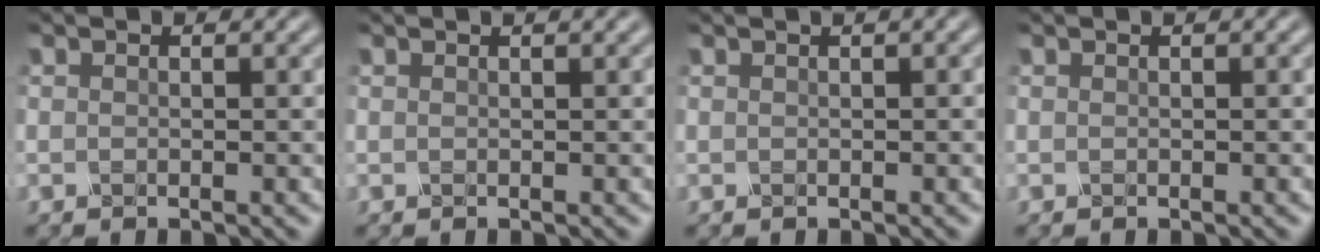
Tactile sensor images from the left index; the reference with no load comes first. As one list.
[{"total": 1.2, "force": [0.8, 0.3, 0.9], "torque": [-0.013, 0.001, 0.004]}, {"total": 1.2, "force": [0.7, 0.1, 0.9], "torque": [-0.020, 0.005, 0.010]}, {"total": 0.0}]